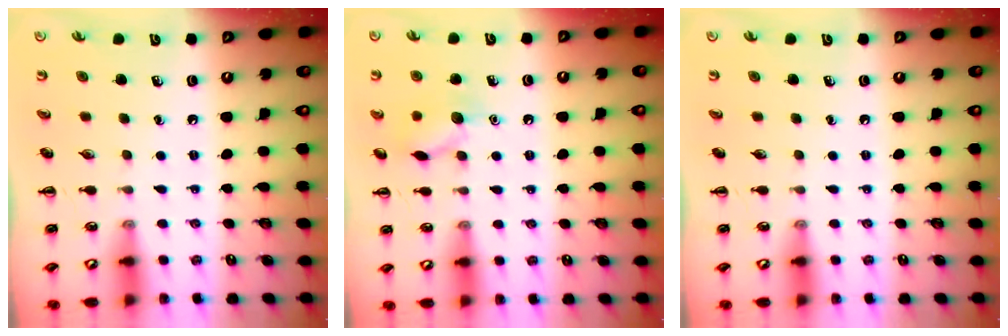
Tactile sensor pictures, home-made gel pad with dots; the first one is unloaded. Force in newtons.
{"total": 9.3, "press": 9.3, "slide": 0.9}
{"total": 0.0}